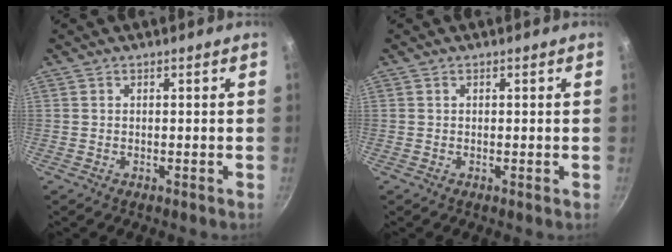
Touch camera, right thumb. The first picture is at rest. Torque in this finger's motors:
{"motor_torque": [-0.61, 0.08, -0.45, -0.01, 0.00]}